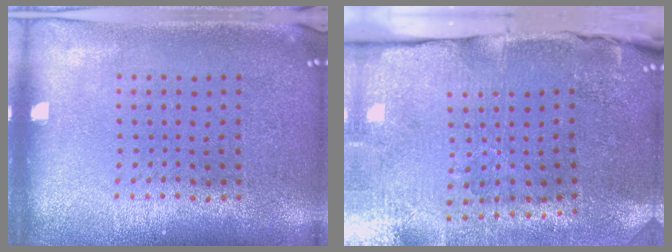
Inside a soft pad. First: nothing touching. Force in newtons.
{"total": 4.8, "press": 3.9, "slide": 2.8}